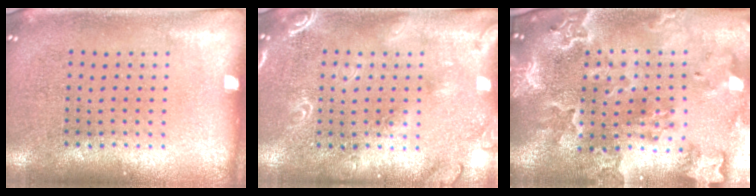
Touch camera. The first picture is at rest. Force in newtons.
{"total": 1.8, "press": 1.8, "slide": 0.5}
{"total": 3.6, "press": 3.2, "slide": 1.8}